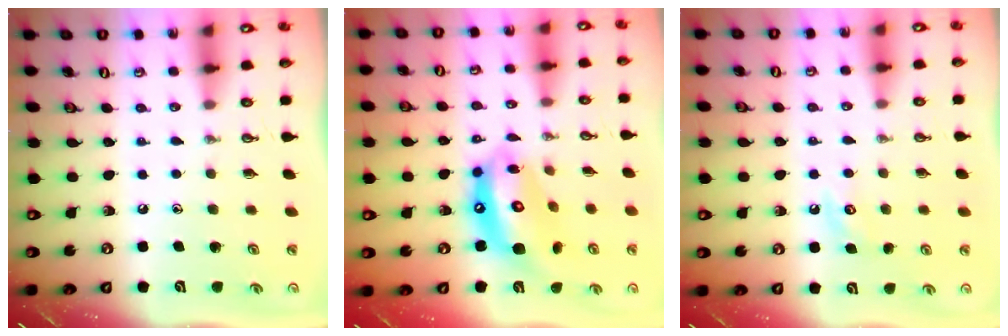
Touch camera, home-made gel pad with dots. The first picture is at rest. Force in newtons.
{"total": 15.0, "press": 14.9, "slide": 1.3}
{"total": 3.8, "press": 3.8, "slide": 0.5}